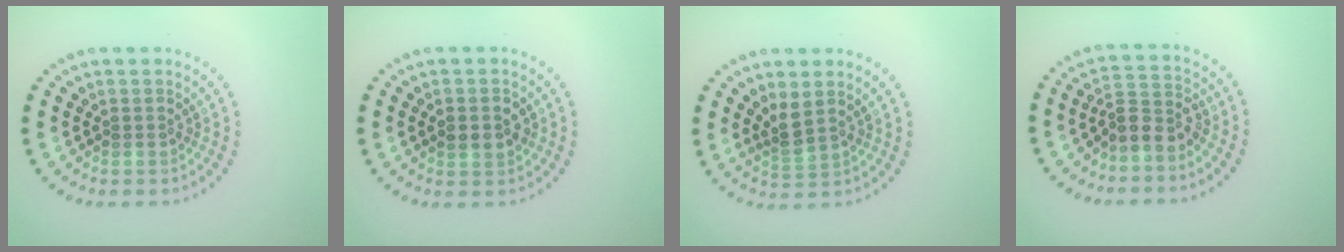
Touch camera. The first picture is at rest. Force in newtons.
{"total": 2.0, "press": 2.0, "slide": 0.3}
{"total": 2.0, "press": 1.6, "slide": 1.3}
{"total": 2.8, "press": 2.4, "slide": 1.4}